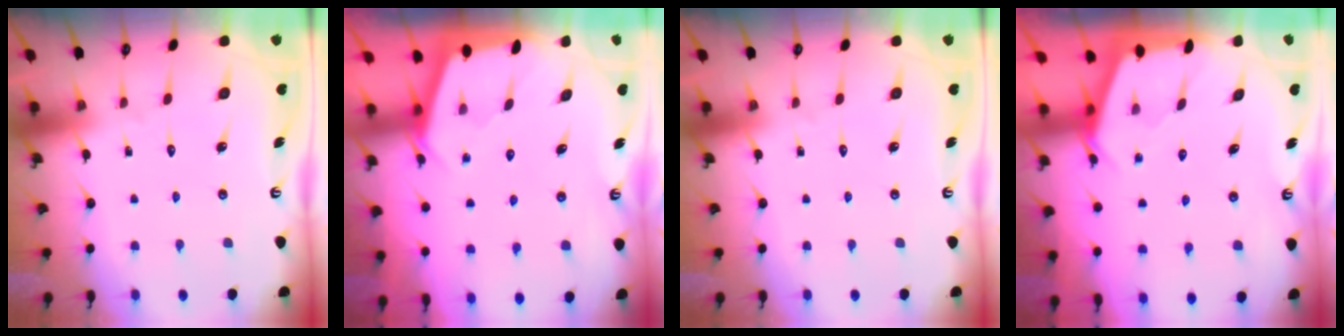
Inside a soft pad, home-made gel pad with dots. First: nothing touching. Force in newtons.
{"total": 2.1, "press": 2.1, "slide": 0.3}
{"total": 0.0}
{"total": 2.5, "press": 2.5, "slide": 0.3}